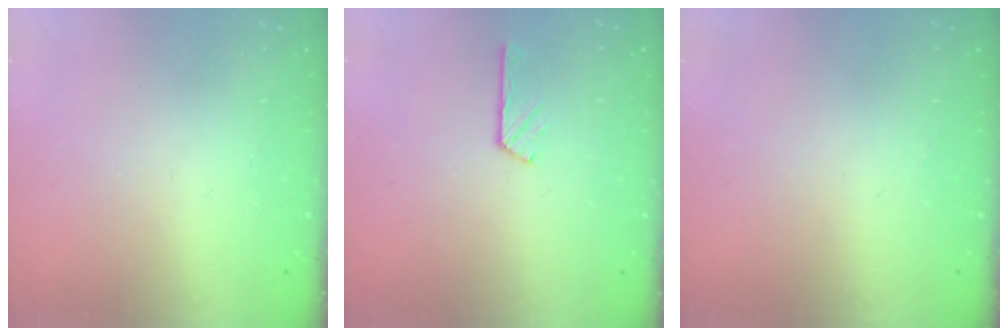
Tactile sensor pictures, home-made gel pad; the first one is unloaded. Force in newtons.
{"total": 2.9, "press": 2.9, "slide": 0.5}
{"total": 0.0}